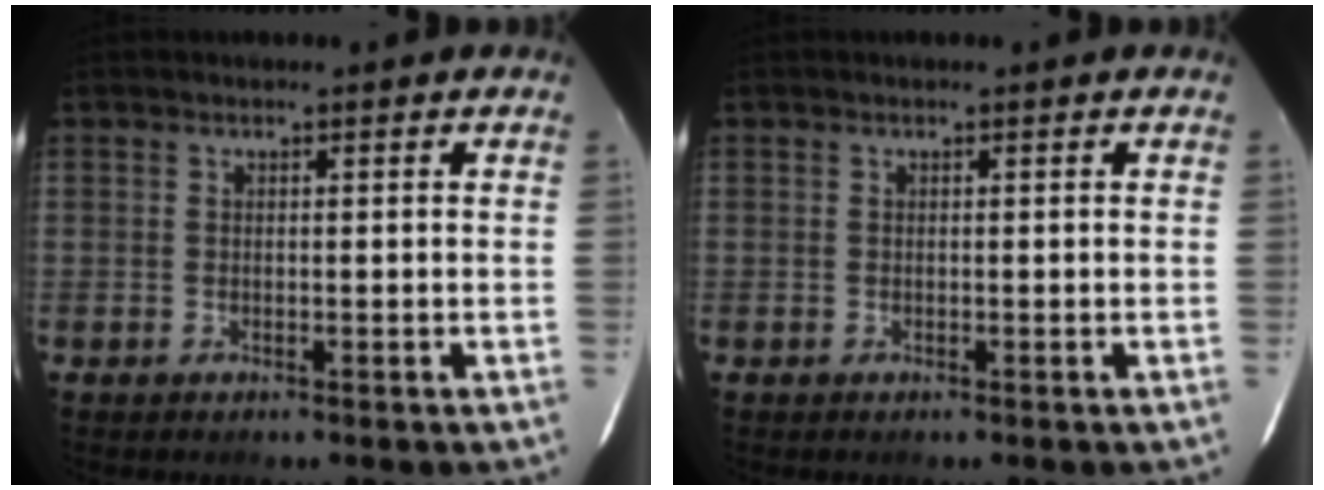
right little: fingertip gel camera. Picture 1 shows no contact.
{"total": 0.0}